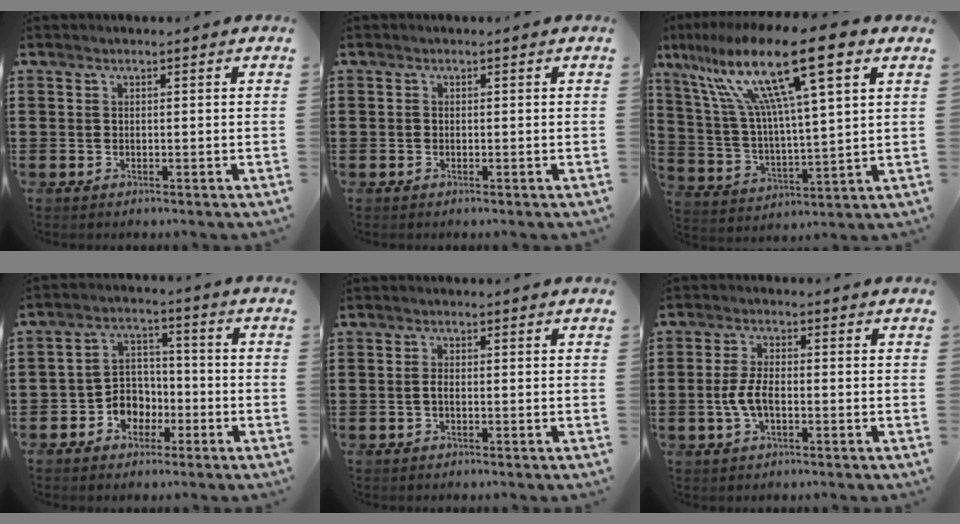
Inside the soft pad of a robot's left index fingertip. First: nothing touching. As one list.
[{"total": 0.5, "force": [-0.2, 0.4, 0.3], "torque": [-0.007, -0.001, -0.005]}, {"total": 17.0, "force": [10.0, 1.9, 13.6], "torque": [-0.291, -0.037, 0.156]}, {"total": 5.4, "force": [-2.7, 4.4, 1.6], "torque": [-0.045, 0.012, -0.054]}, {"total": 1.2, "force": [-0.4, 0.4, 1.0], "torque": [-0.029, -0.004, -0.009]}, {"total": 4.7, "force": [-1.0, 1.9, 4.1], "torque": [-0.100, -0.004, -0.025]}]